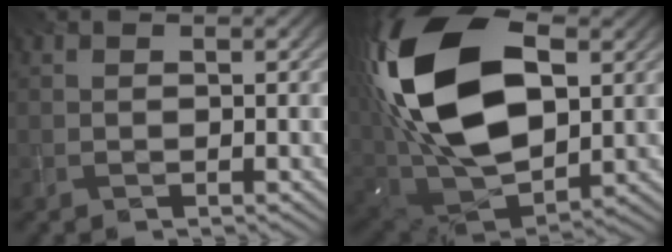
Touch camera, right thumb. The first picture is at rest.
{"total": 21.4, "force": [4.8, 12.8, 16.5], "torque": [-0.366, 0.018, 0.082]}